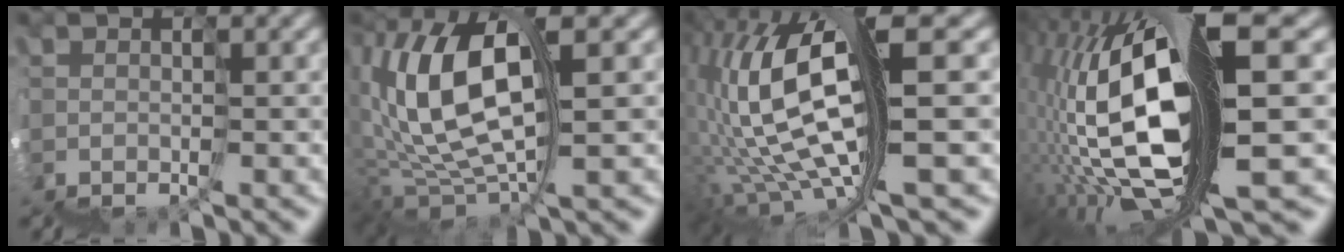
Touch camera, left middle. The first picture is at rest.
{"total": 7.5, "force": [3.0, 2.5, 6.4], "torque": [-0.137, 0.036, 0.043]}
{"total": 10.9, "force": [3.2, 2.5, 10.1], "torque": [-0.218, 0.036, 0.073]}
{"total": 14.3, "force": [1.1, 3.8, 13.8], "torque": [-0.254, 0.006, 0.024]}